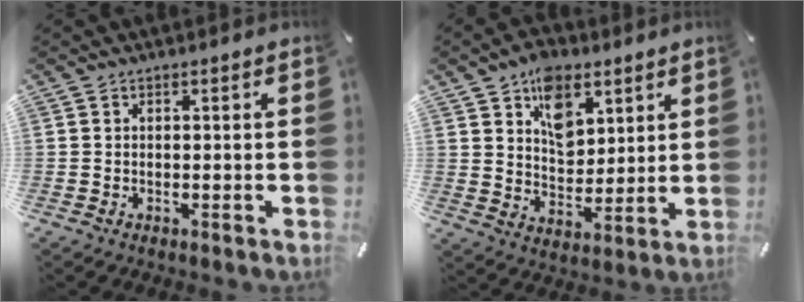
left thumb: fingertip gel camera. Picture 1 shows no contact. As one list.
[{"total": 10.6, "force": [5.9, 7.1, 5.2], "torque": [-0.069, -0.030, 0.103]}]